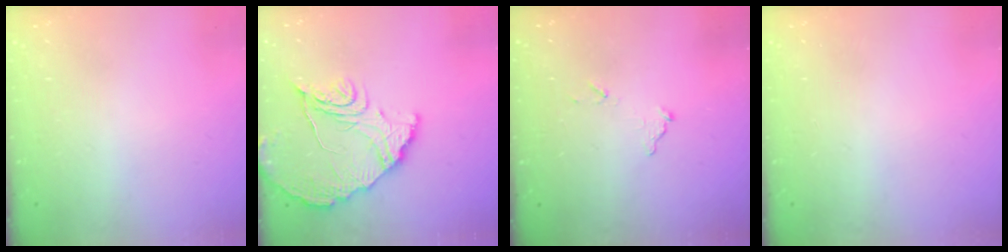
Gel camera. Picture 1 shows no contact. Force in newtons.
{"total": 14.0, "press": 14.0, "slide": 0.5}
{"total": 6.5, "press": 6.5, "slide": 0.4}
{"total": 0.0}